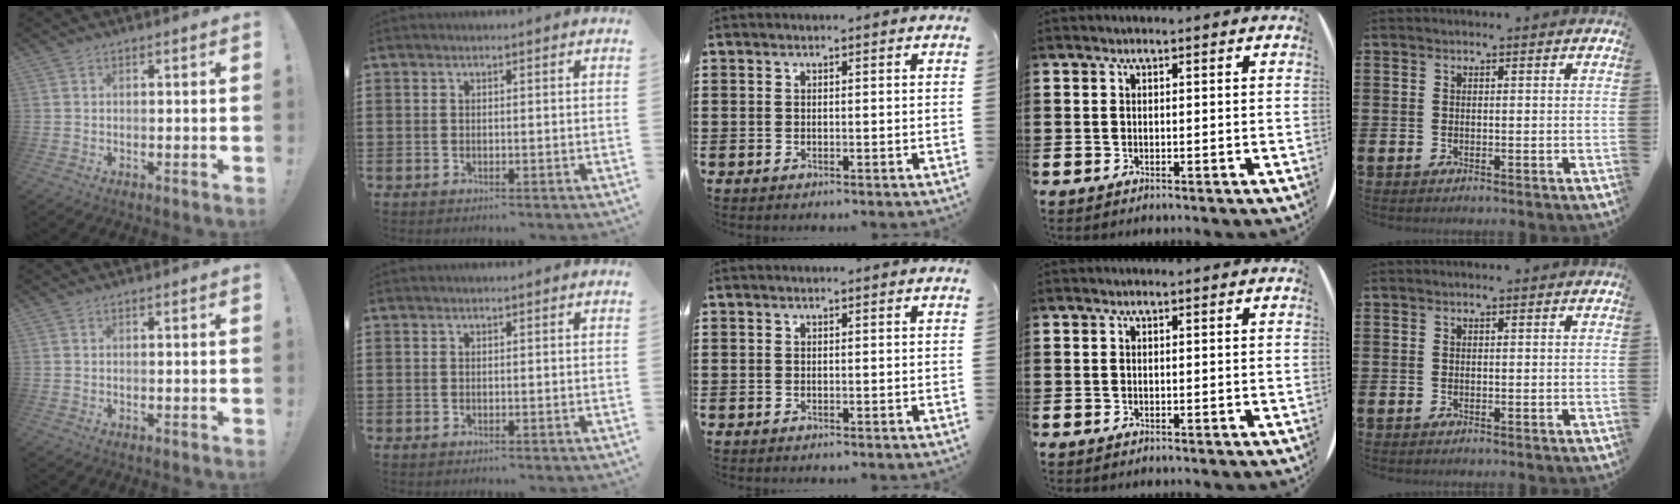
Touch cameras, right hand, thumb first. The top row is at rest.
{}